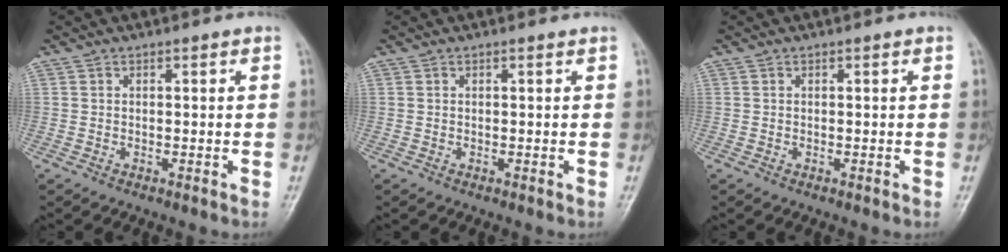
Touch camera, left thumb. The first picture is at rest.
{"total": 0.0}
{"total": 0.0}